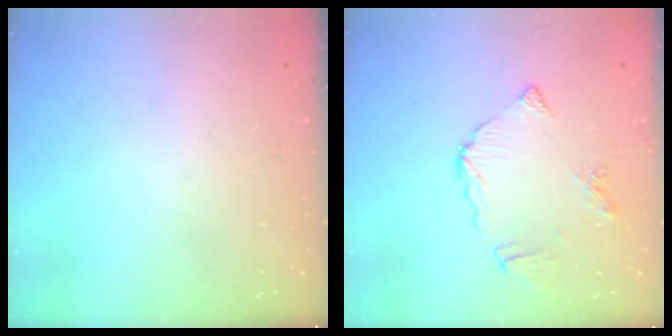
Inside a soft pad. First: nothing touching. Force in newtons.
{"total": 9.1, "press": 9.1, "slide": 1.0}